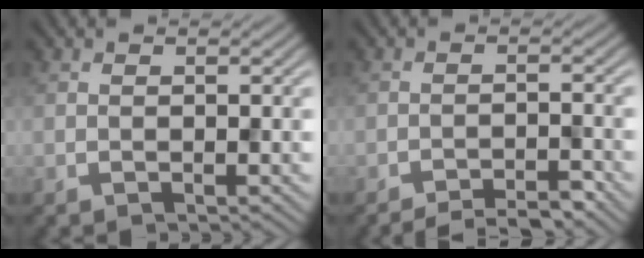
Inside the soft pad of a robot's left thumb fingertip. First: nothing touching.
{"total": 4.5, "force": [-4.0, 0.4, 2.0], "torque": [-0.030, 0.008, -0.063]}